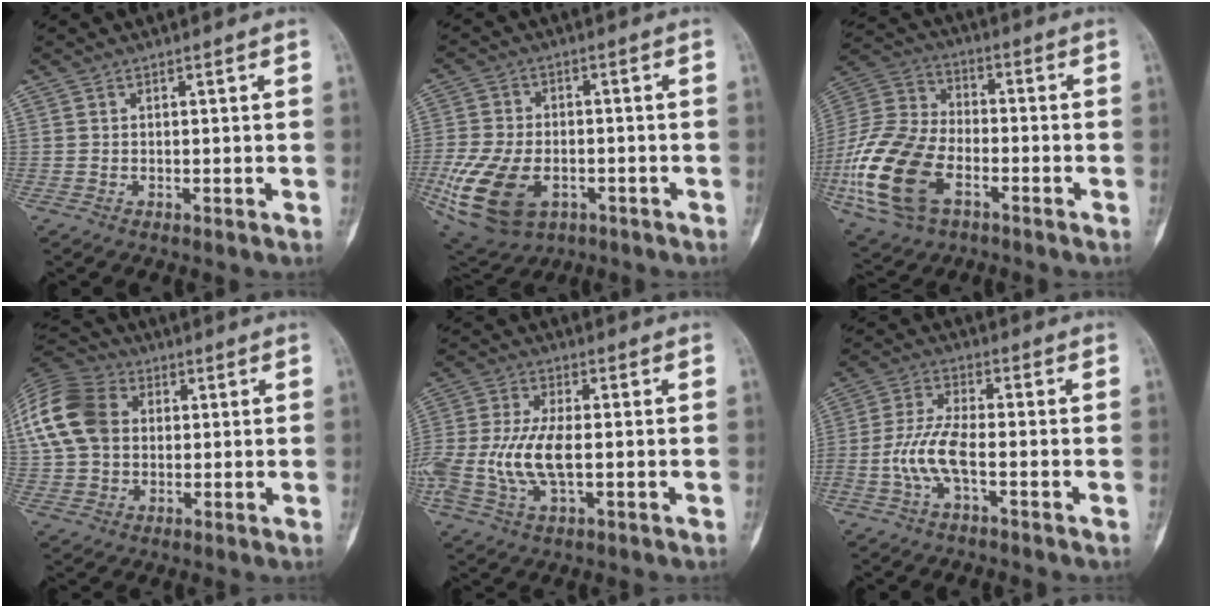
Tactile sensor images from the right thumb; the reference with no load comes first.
{"total": 17.2, "force": [-5.5, 10.9, 12.1], "torque": [-0.257, 0.001, -0.083]}
{"total": 19.9, "force": [-7.0, 11.8, 14.5], "torque": [-0.312, 0.017, -0.131]}
{"total": 16.7, "force": [2.9, 12.6, 10.5], "torque": [-0.216, 0.021, 0.047]}
{"total": 12.2, "force": [-1.5, 5.5, 10.7], "torque": [-0.253, 0.004, -0.028]}
{"total": 7.5, "force": [-2.5, 2.3, 6.7], "torque": [-0.160, 0.022, -0.052]}